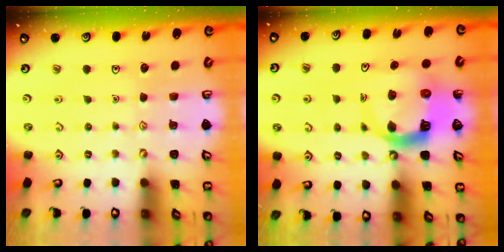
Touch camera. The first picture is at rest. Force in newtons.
{"total": 9.0, "press": 8.9, "slide": 1.2}